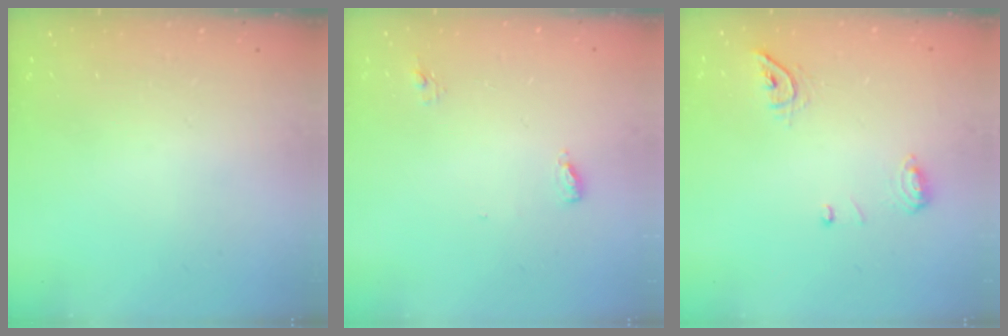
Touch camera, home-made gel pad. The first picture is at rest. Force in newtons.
{"total": 4.7, "press": 4.5, "slide": 1.1}
{"total": 7.9, "press": 7.8, "slide": 1.3}